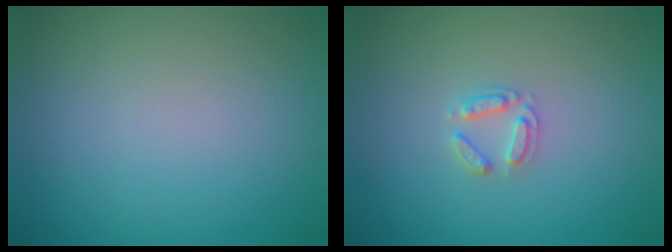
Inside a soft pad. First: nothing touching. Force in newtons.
{"total": 1.7, "press": 1.7, "slide": 0.2}